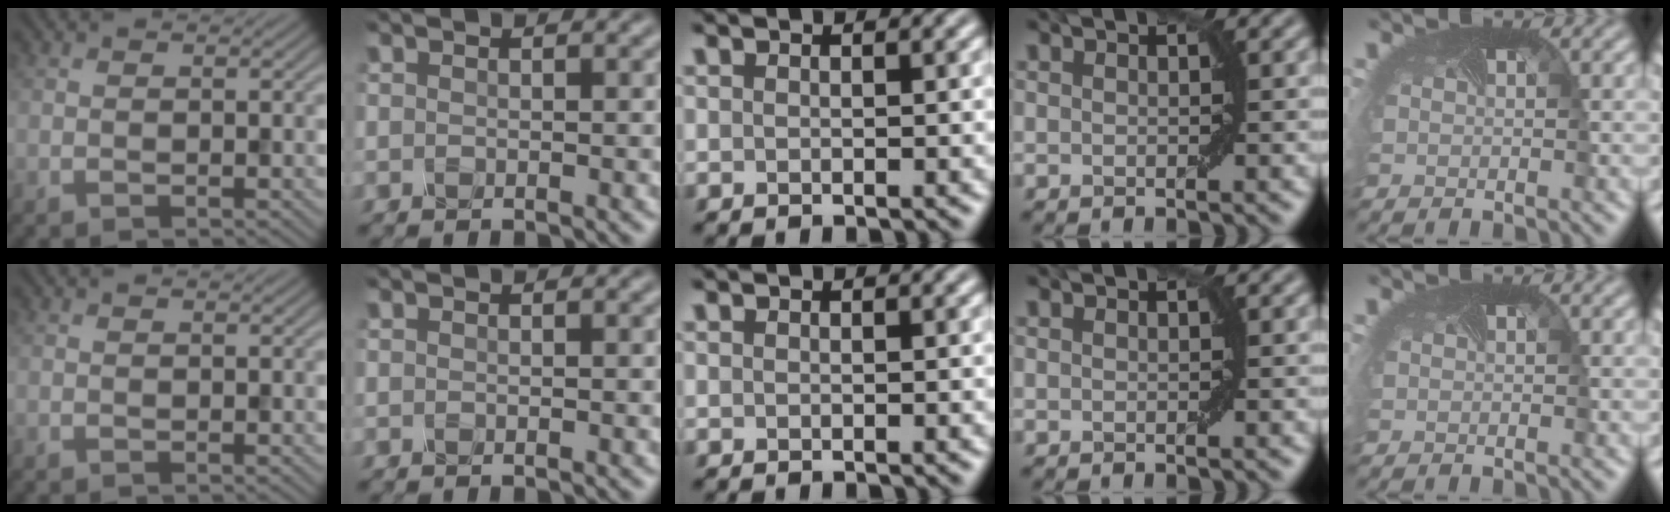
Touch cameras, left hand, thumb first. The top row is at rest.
{}